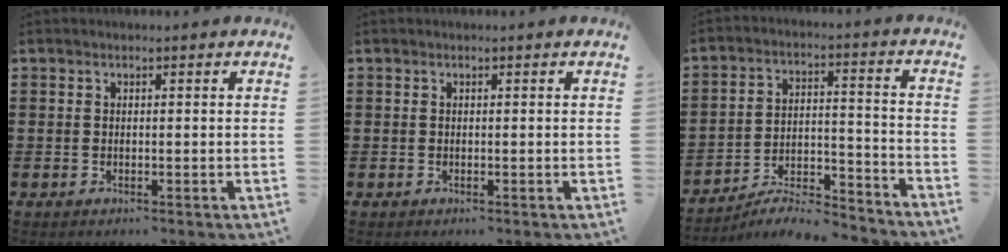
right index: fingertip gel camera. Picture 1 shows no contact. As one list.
[{"total": 0.0}, {"total": 6.4, "force": [-5.9, 0.9, 2.1], "torque": [-0.035, 0.003, -0.116]}]